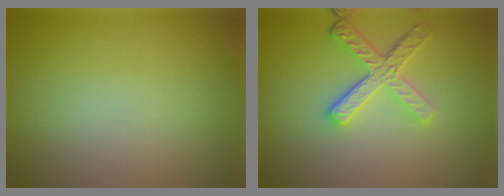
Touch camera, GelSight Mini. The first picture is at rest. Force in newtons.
{"total": 3.9, "press": 3.2, "slide": 2.2}